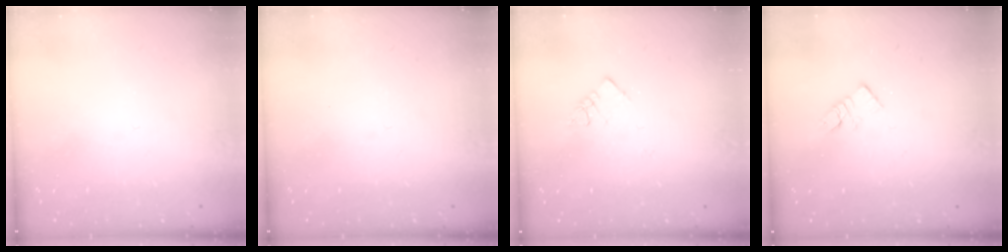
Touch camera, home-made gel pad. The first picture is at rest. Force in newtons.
{"total": 0.0}
{"total": 3.6, "press": 3.5, "slide": 0.4}
{"total": 5.7, "press": 5.7, "slide": 0.2}